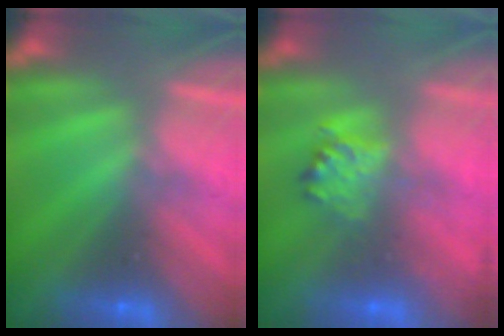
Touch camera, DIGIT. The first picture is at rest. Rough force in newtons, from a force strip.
{"total": 2.3}